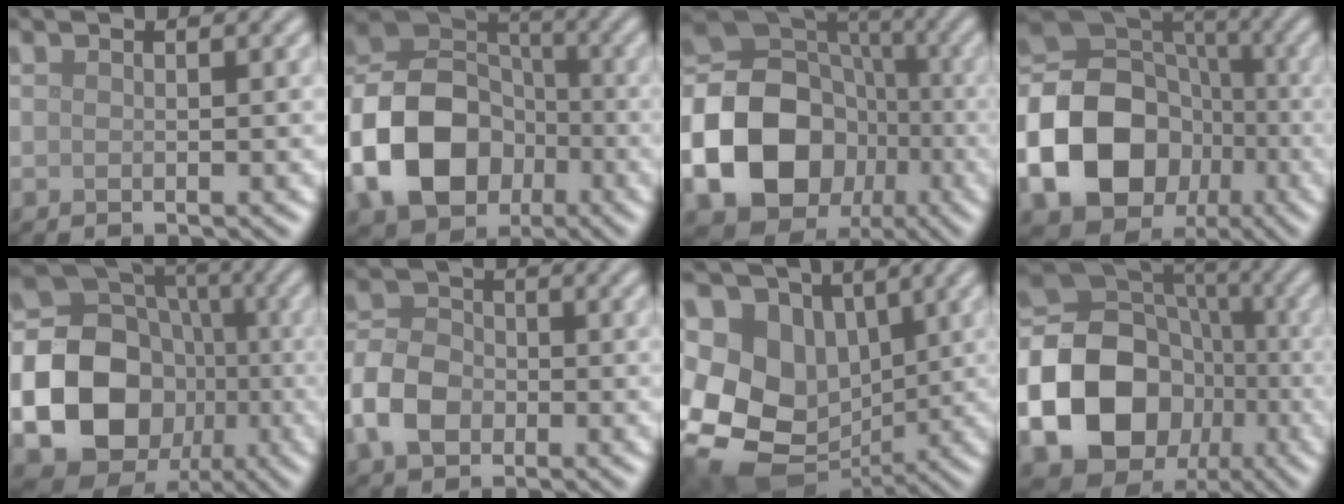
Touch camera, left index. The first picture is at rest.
{"total": 12.1, "force": [-3.9, 9.0, 7.0], "torque": [-0.139, 0.000, -0.083]}
{"total": 17.5, "force": [-5.0, 14.6, 8.3], "torque": [-0.176, -0.019, -0.109]}
{"total": 15.3, "force": [-4.4, 12.3, 7.9], "torque": [-0.175, -0.013, -0.092]}
{"total": 23.7, "force": [-5.2, 21.5, 8.6], "torque": [-0.203, -0.028, -0.117]}
{"total": 5.3, "force": [-2.1, 3.8, 3.0], "torque": [-0.065, 0.005, -0.052]}
{"total": 12.6, "force": [0.2, 10.4, 7.1], "torque": [-0.145, -0.020, 0.008]}
{"total": 20.4, "force": [-5.8, 17.4, 8.9], "torque": [-0.196, -0.025, -0.119]}